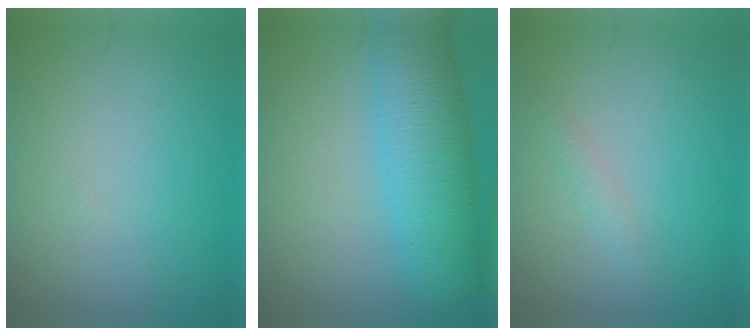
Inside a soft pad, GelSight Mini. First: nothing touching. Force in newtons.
{"total": 7.8, "press": 7.8, "slide": 0.5}
{"total": 1.0, "press": 1.0, "slide": 0.0}